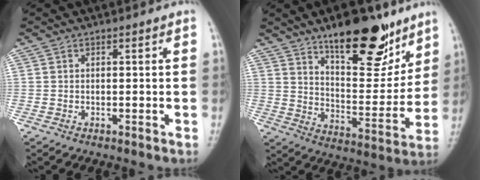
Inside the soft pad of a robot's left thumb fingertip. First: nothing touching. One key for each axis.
{"total": 18.3, "fx": 12.2, "fy": 7.2, "fz": 11.5, "tx": -0.116, "ty": -0.083, "tz": 0.197}